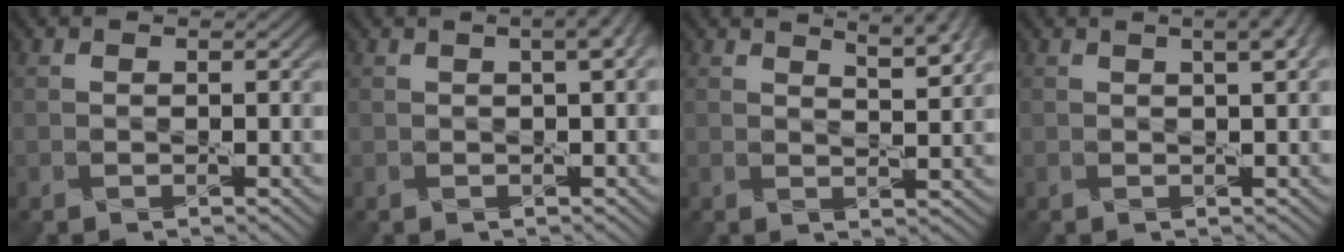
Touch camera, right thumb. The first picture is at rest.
{"total": 4.4, "force": [1.6, 1.7, 3.7], "torque": [-0.036, 0.018, 0.003]}
{"total": 6.2, "force": [4.0, 1.6, 4.5], "torque": [-0.062, 0.007, 0.056]}
{"total": 4.6, "force": [2.0, 1.6, 3.8], "torque": [-0.040, 0.018, 0.007]}